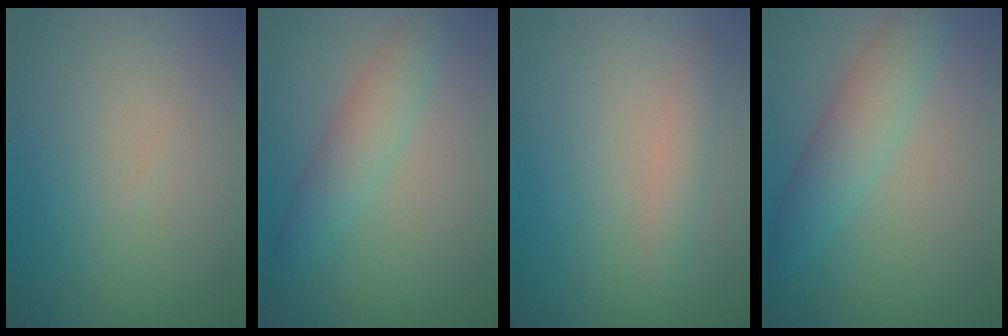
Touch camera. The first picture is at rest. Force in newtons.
{"total": 3.1, "press": 3.0, "slide": 0.1}
{"total": 1.6, "press": 1.6, "slide": 0.0}
{"total": 3.5, "press": 3.5, "slide": 0.1}